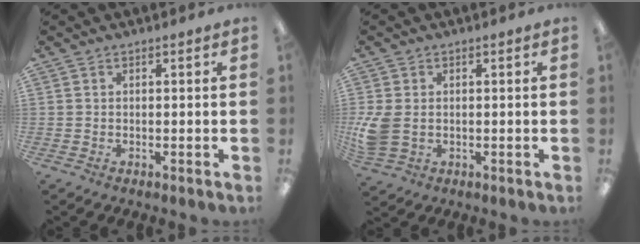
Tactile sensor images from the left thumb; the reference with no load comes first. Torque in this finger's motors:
{"motor_torque": [-0.03, 0.20, 0.21, -0.19, 0.06]}